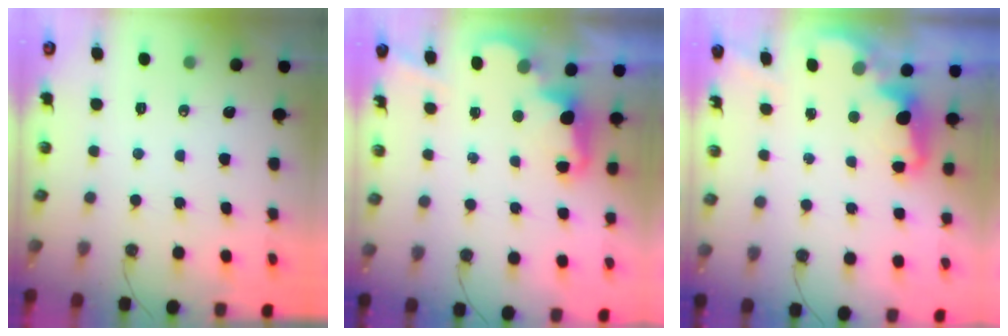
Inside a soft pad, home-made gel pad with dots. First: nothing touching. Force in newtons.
{"total": 2.4, "press": 2.3, "slide": 0.7}
{"total": 2.5, "press": 2.4, "slide": 0.5}